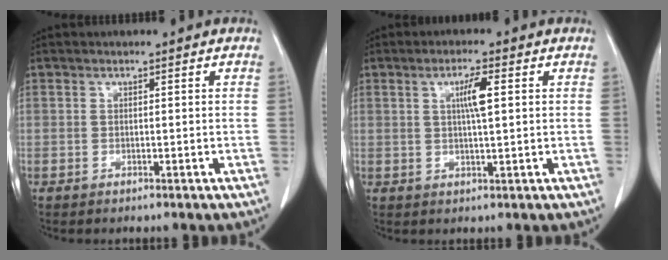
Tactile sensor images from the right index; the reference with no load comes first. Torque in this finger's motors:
{"motor_torque": [0.20, -0.03, 0.09, 0.04]}